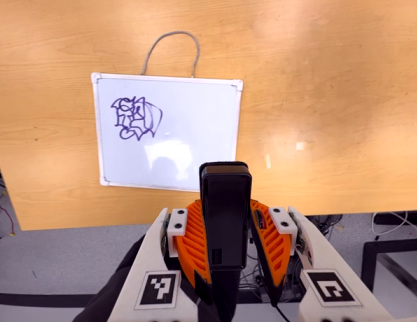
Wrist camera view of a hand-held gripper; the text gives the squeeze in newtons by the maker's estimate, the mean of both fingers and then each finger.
{"total": 4.4, "left": 3.2, "right": 5.6}